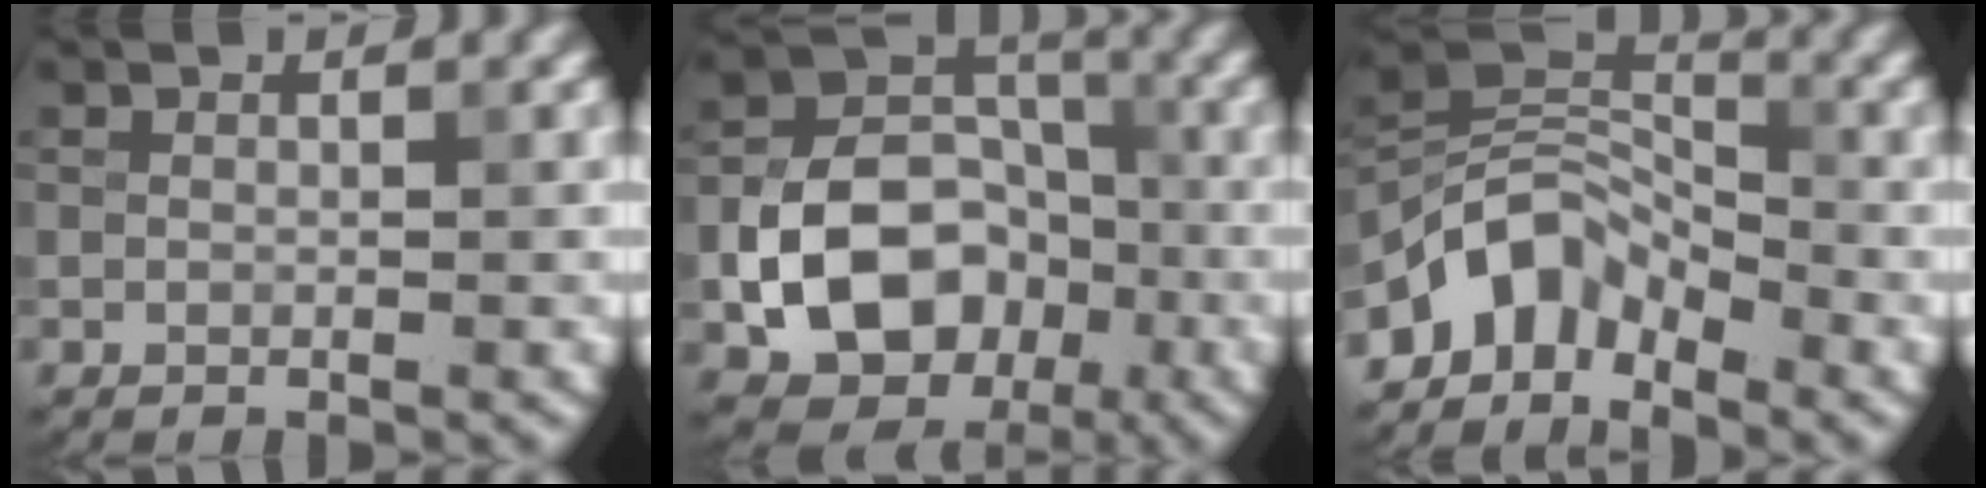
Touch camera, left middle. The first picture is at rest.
{"total": 9.7, "force": [-2.8, 7.4, 5.6], "torque": [-0.093, -0.005, -0.055]}
{"total": 5.2, "force": [-3.7, 2.8, 2.3], "torque": [-0.032, 0.006, -0.083]}